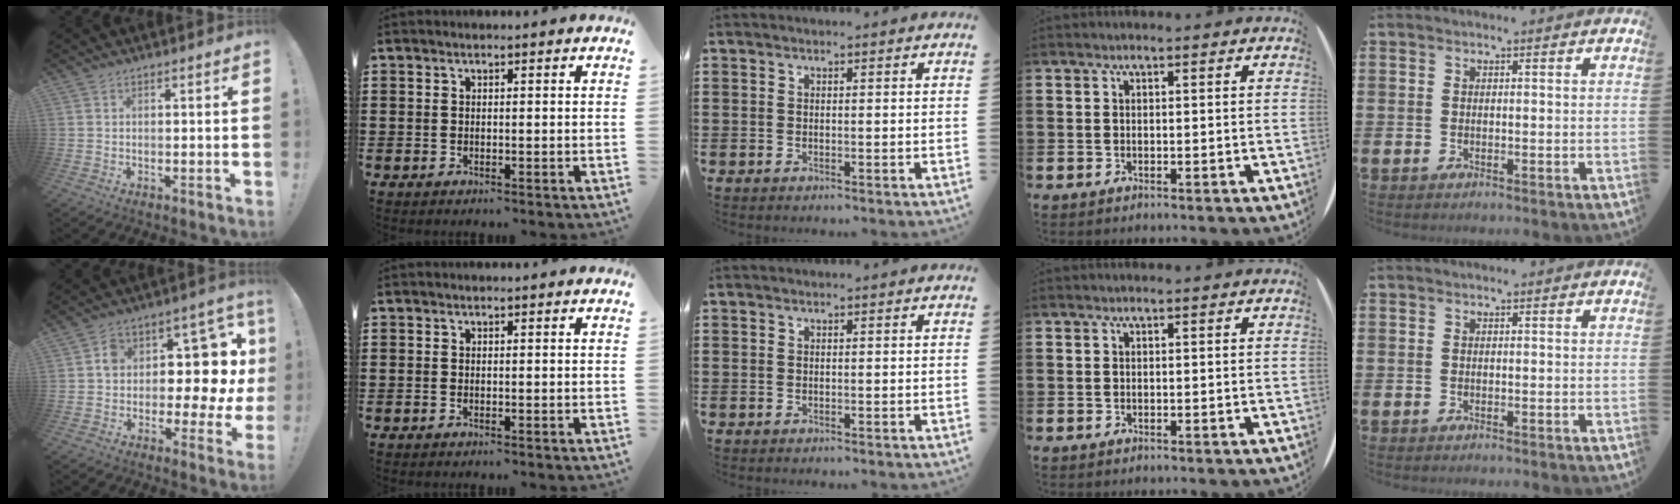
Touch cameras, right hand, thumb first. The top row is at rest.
{"thumb": {"total": 12.6, "force": [0.3, 7.0, 10.5], "torque": [-0.141, -0.004, -0.008]}}